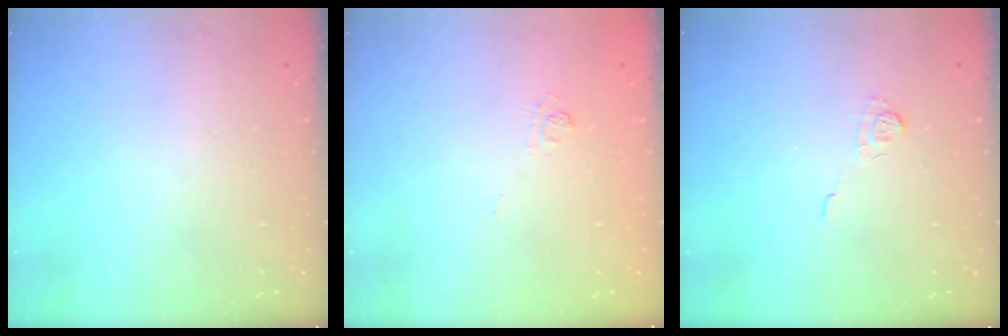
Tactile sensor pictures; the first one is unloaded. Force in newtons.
{"total": 6.6, "press": 6.5, "slide": 1.3}
{"total": 4.5, "press": 4.4, "slide": 0.6}